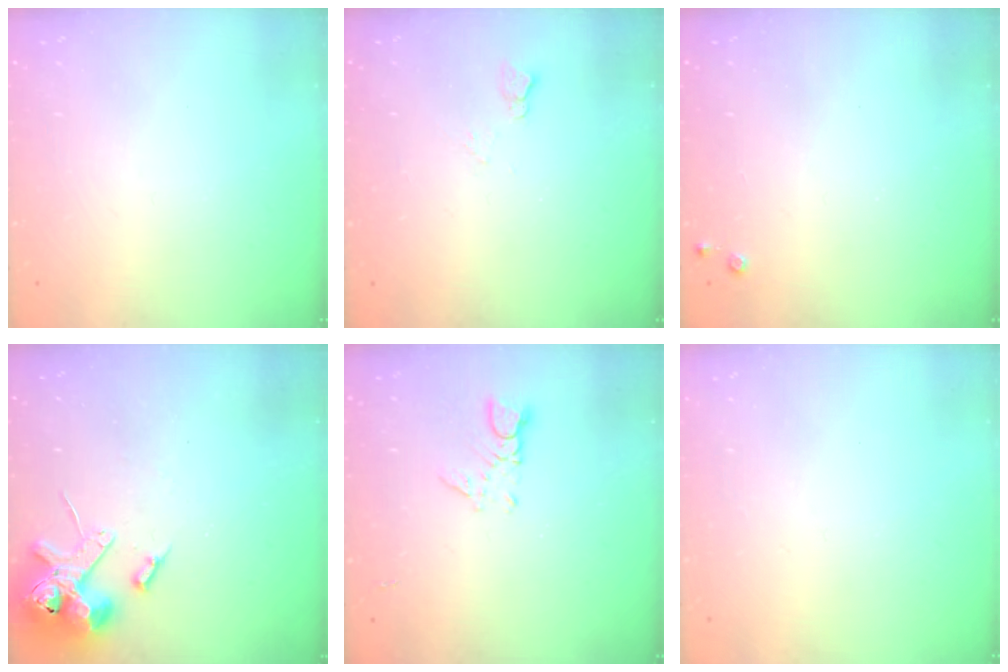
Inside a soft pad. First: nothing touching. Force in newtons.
{"total": 4.9, "press": 4.8, "slide": 0.6}
{"total": 3.5, "press": 3.5, "slide": 0.5}
{"total": 12.6, "press": 12.4, "slide": 2.1}
{"total": 2.7, "press": 2.6, "slide": 0.3}
{"total": 0.0}